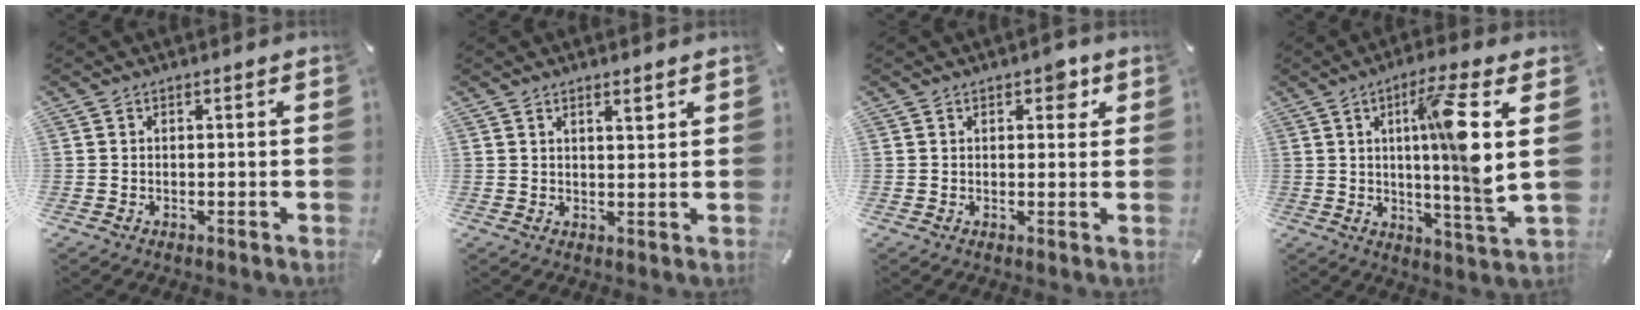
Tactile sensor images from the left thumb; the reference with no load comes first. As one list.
[{"total": 2.4, "force": [1.7, 0.6, 1.6], "torque": [-0.017, -0.007, 0.028]}, {"total": 3.6, "force": [1.7, 1.9, 2.5], "torque": [-0.023, -0.003, 0.021]}, {"total": 14.1, "force": [3.4, -0.1, 13.7], "torque": [-0.225, -0.015, 0.043]}]